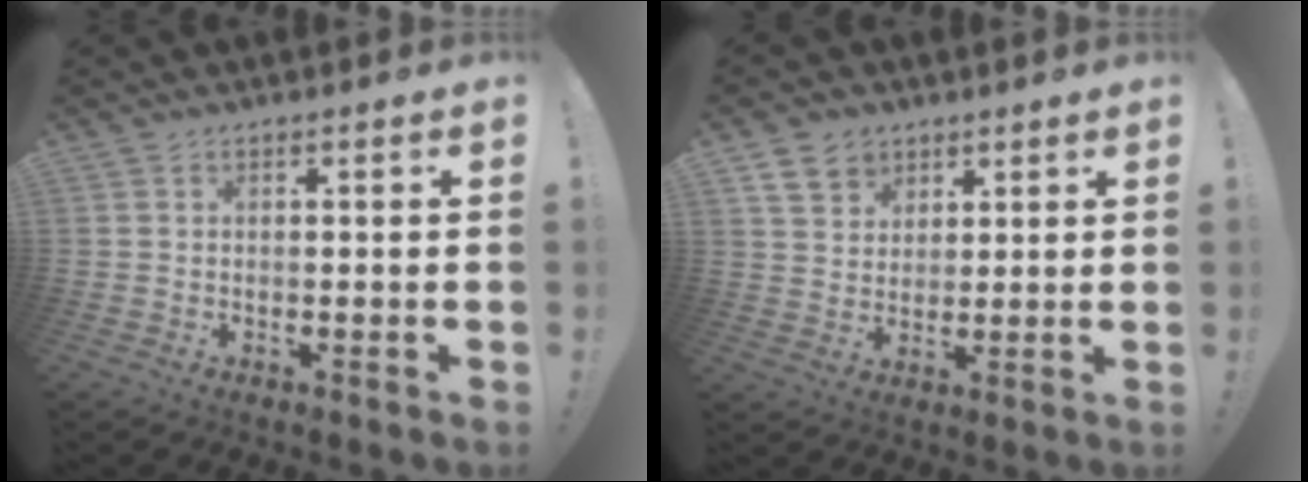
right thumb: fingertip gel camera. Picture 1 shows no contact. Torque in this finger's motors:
{"motor_torque": [-0.04, 0.01, 0.41, 0.19, -0.01]}